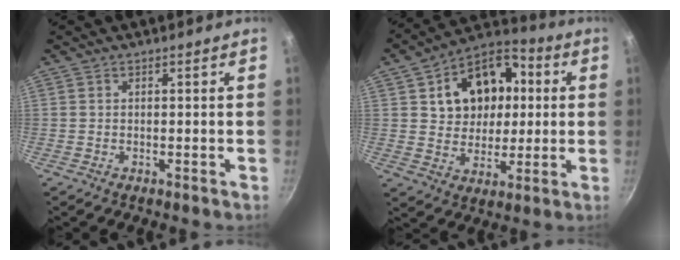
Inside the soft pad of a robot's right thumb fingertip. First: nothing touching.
{"total": 16.5, "force": [3.8, 12.1, 10.6], "torque": [-0.111, 0.013, 0.057]}